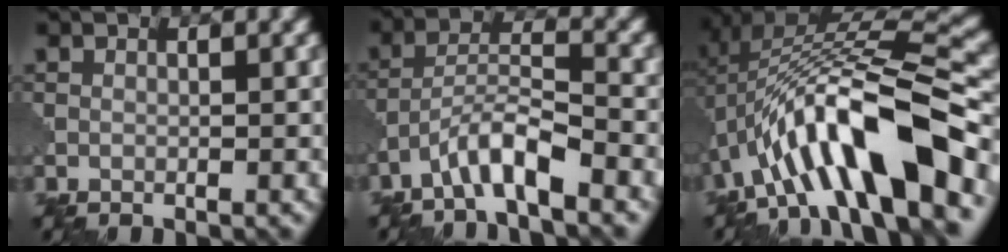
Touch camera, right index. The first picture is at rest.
{"total": 4.4, "force": [-3.2, 0.5, 3.0], "torque": [-0.054, 0.016, -0.069]}
{"total": 12.9, "force": [-4.8, 3.7, 11.4], "torque": [-0.189, 0.023, -0.077]}